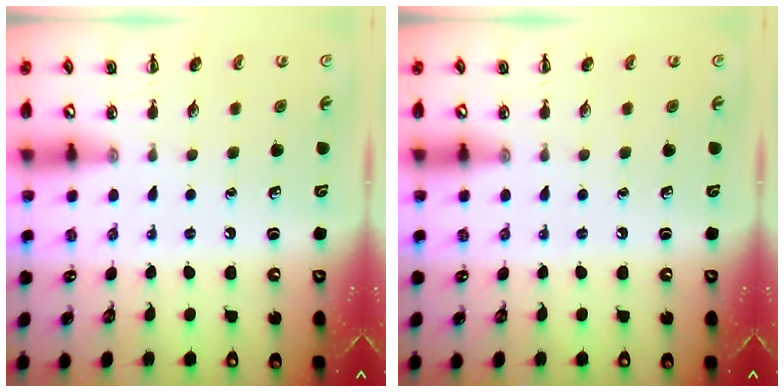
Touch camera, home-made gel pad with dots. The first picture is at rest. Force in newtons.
{"total": 0.0}